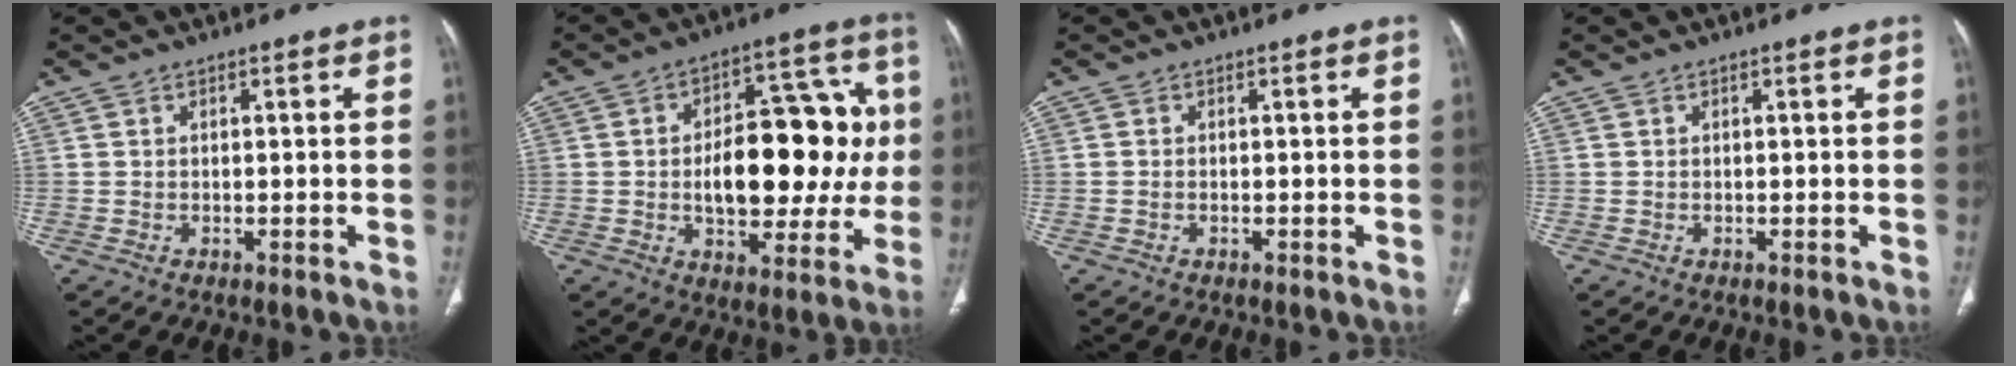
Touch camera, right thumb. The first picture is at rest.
{"total": 22.2, "force": [0.2, 11.9, 18.8], "torque": [-0.225, 0.030, 0.009]}
{"total": 0.0}
{"total": 0.0}